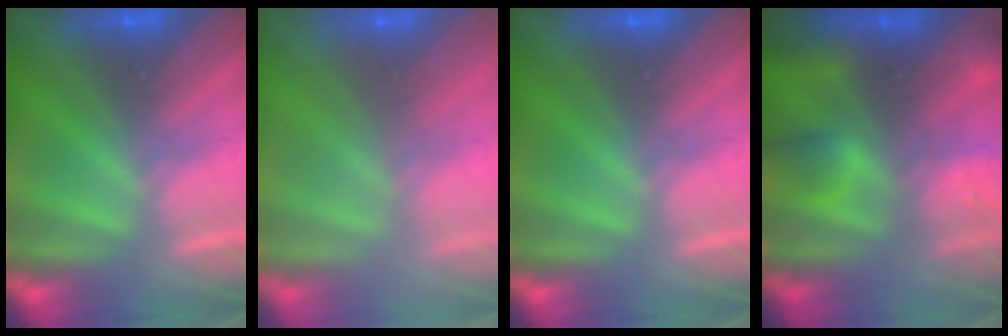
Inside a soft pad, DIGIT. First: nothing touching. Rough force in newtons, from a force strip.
{"total": 8.5}
{"total": 0.0}
{"total": 8.8}